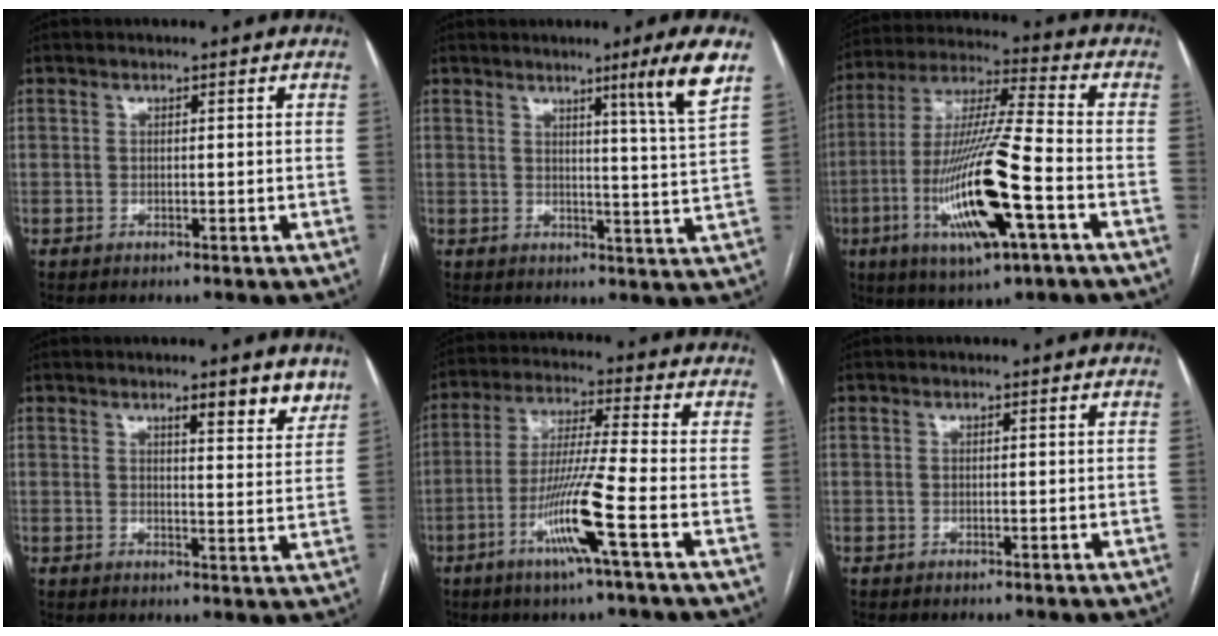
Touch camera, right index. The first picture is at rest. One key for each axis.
{"total": 7.1, "fx": 3.9, "fy": -2.3, "fz": 5.5, "tx": -0.083, "ty": -0.023, "tz": 0.058}
{"total": 18.6, "fx": -6.0, "fy": 1.6, "fz": 17.5, "tx": -0.360, "ty": -0.019, "tz": -0.106}
{"total": 5.7, "fx": 4.3, "fy": 0.9, "fz": 3.6, "tx": -0.042, "ty": -0.015, "tz": 0.048}
{"total": 10.9, "fx": -4.5, "fy": -1.3, "fz": 9.8, "tx": -0.194, "ty": -0.014, "tz": -0.089}
{"total": 0.0}